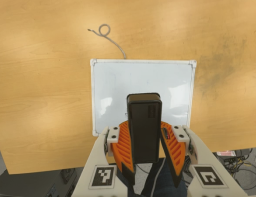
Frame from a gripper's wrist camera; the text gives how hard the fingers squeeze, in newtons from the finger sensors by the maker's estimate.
{"total": 7.3, "left": 8.2, "right": 6.5}